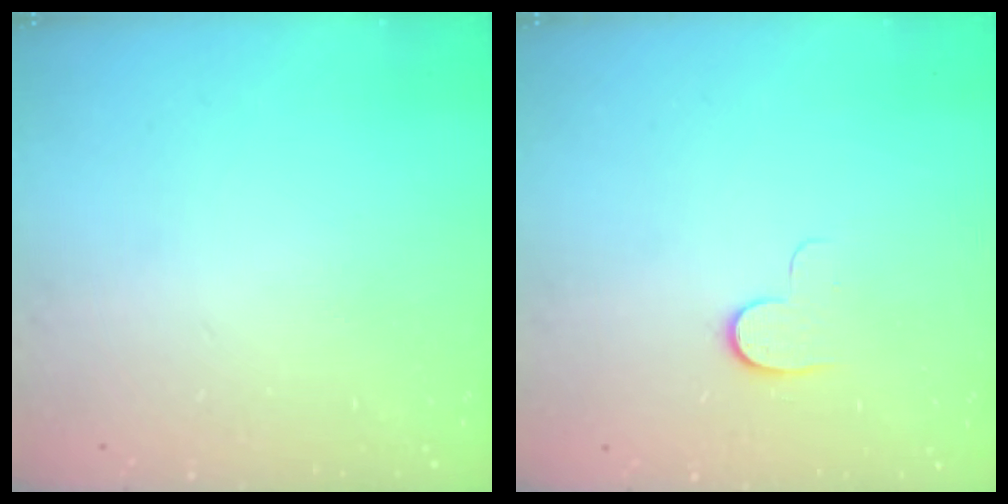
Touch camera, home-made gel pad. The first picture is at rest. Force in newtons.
{"total": 6.0, "press": 6.0, "slide": 0.6}